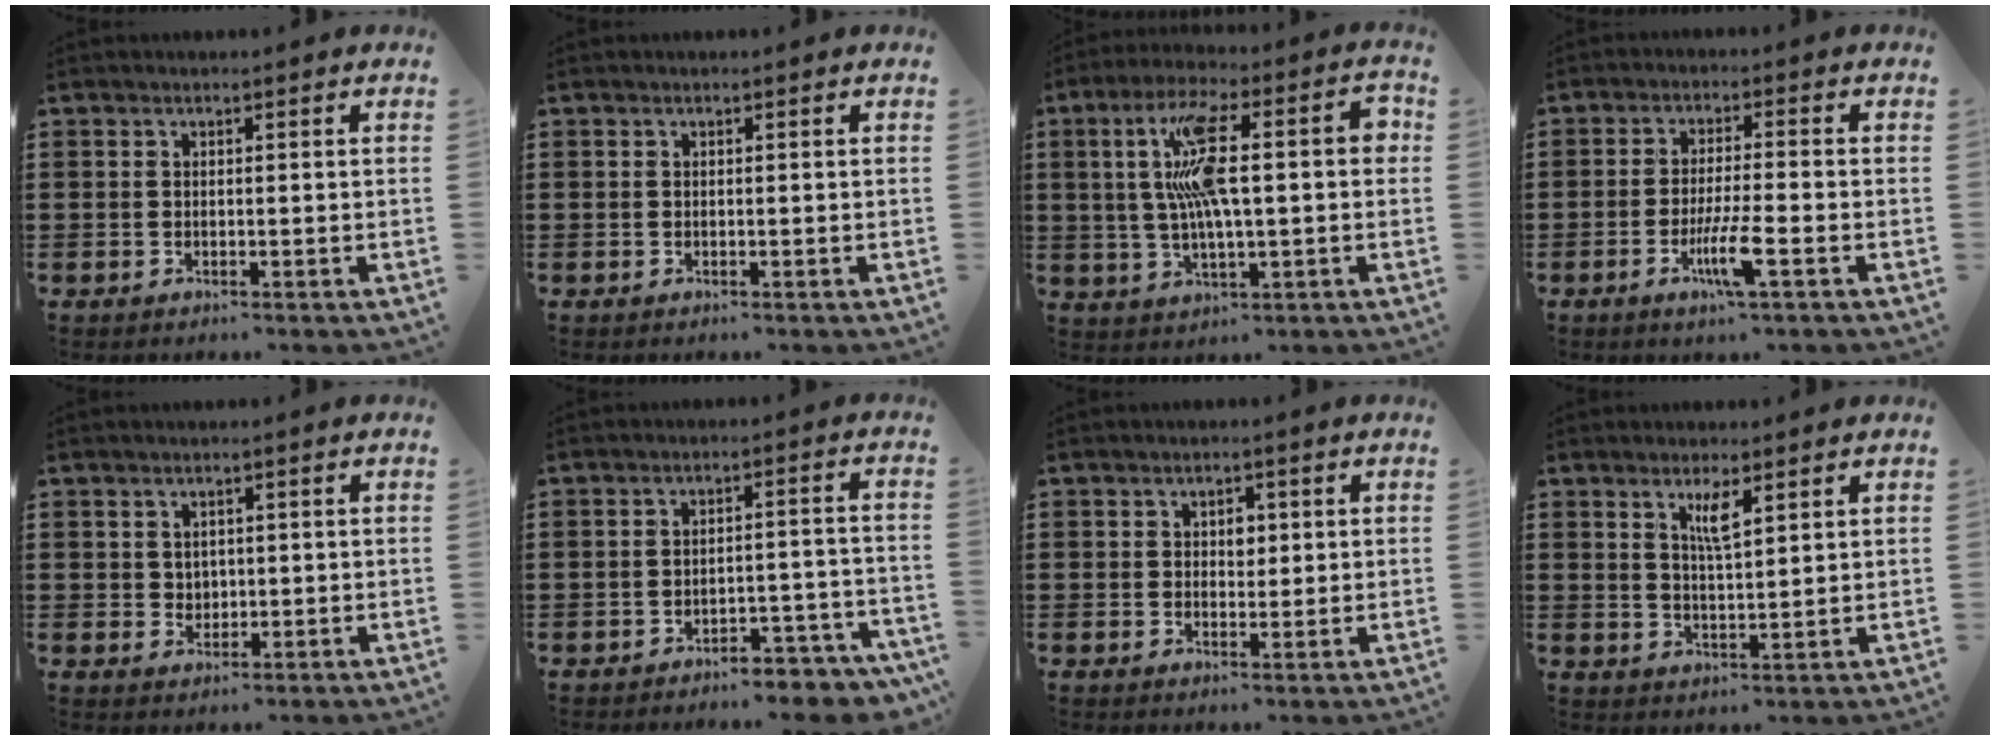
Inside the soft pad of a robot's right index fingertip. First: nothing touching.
{"total": 0.0}
{"total": 13.5, "force": [1.6, 3.8, 12.8], "torque": [-0.255, 0.009, 0.020]}
{"total": 6.2, "force": [-2.6, 0.4, 5.7], "torque": [-0.112, -0.017, -0.048]}
{"total": 1.8, "force": [0.9, 1.4, 0.4], "torque": [-0.013, 0.009, 0.017]}
{"total": 4.4, "force": [-4.1, 0.4, 1.3], "torque": [-0.025, 0.001, -0.082]}
{"total": 2.2, "force": [0.6, 1.5, 1.4], "torque": [-0.022, 0.005, 0.008]}
{"total": 3.7, "force": [2.0, 0.7, 3.0], "torque": [-0.056, 0.000, 0.032]}